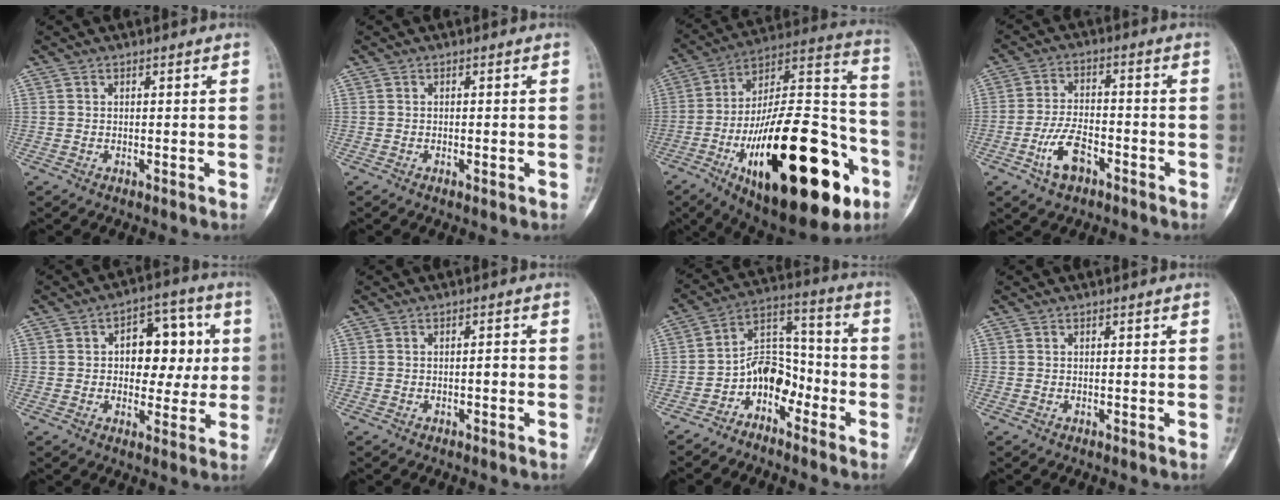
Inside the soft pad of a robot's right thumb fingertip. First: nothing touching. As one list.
[{"total": 1.3, "force": [-0.5, 0.5, 1.1], "torque": [-0.018, 0.002, -0.005]}, {"total": 38.2, "force": [-14.9, 14.9, 31.9], "torque": [-0.465, 0.063, -0.224]}, {"total": 7.4, "force": [-3.8, 3.9, 5.0], "torque": [-0.094, 0.027, -0.072]}, {"total": 12.0, "force": [1.6, 7.7, 9.1], "torque": [-0.073, 0.017, 0.020]}, {"total": 1.3, "force": [-0.4, 0.5, 1.1], "torque": [-0.015, 0.005, -0.008]}, {"total": 9.0, "force": [-4.8, 6.2, 4.6], "torque": [-0.051, 0.081, -0.099]}, {"total": 0.0}]